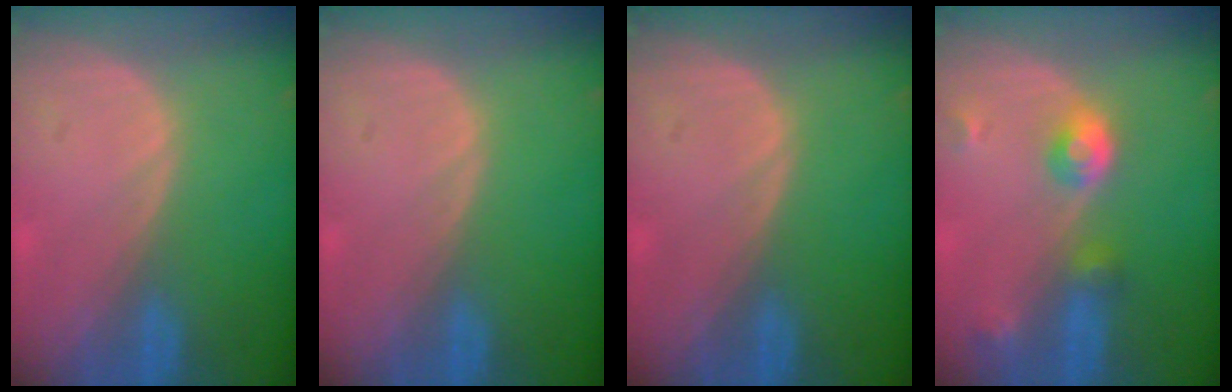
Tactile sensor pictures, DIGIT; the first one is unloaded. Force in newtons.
{"total": 0.0}
{"total": 0.0}
{"total": 4.6, "press": 4.2, "slide": 1.9}